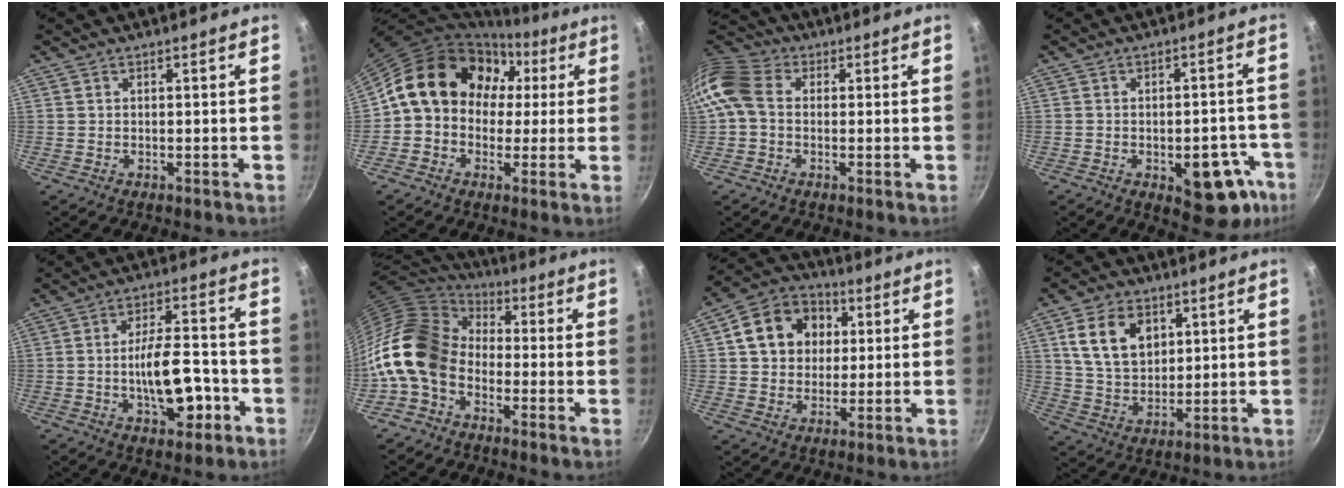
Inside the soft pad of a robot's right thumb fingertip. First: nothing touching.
{"total": 16.8, "force": [2.7, 13.9, 8.9], "torque": [-0.107, 0.050, 0.031]}
{"total": 8.2, "force": [0.1, 6.4, 5.2], "torque": [-0.094, 0.018, -0.019]}
{"total": 12.5, "force": [-5.0, 6.5, 9.4], "torque": [-0.056, 0.025, -0.057]}
{"total": 12.2, "force": [-3.8, 5.9, 10.0], "torque": [-0.132, 0.036, -0.054]}
{"total": 16.8, "force": [-3.7, 12.1, 11.1], "torque": [-0.191, 0.051, -0.098]}
{"total": 13.8, "force": [3.3, 11.3, 7.2], "torque": [-0.101, 0.018, 0.045]}
{"total": 11.9, "force": [4.4, 8.2, 7.4], "torque": [-0.109, -0.017, 0.086]}